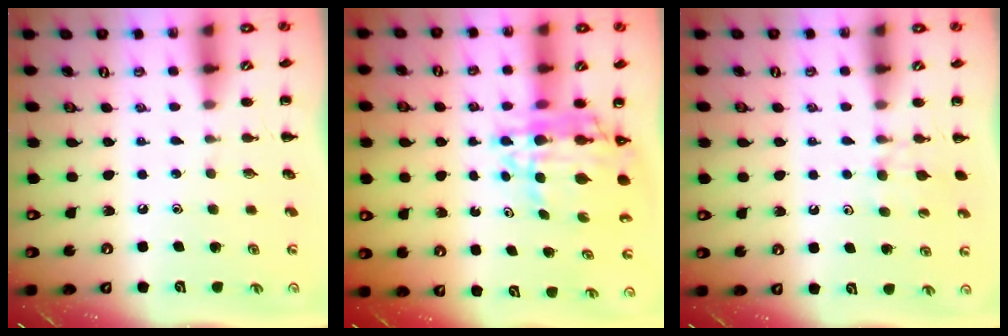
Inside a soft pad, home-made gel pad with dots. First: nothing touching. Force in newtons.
{"total": 9.7, "press": 9.0, "slide": 3.4}
{"total": 7.0, "press": 6.7, "slide": 1.8}